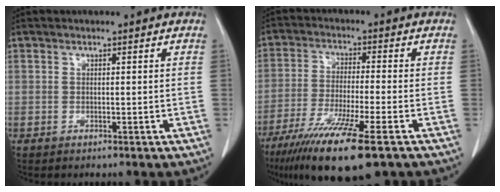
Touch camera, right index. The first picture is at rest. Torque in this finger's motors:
{"motor_torque": [1.57, -0.56, 0.50, 0.21]}